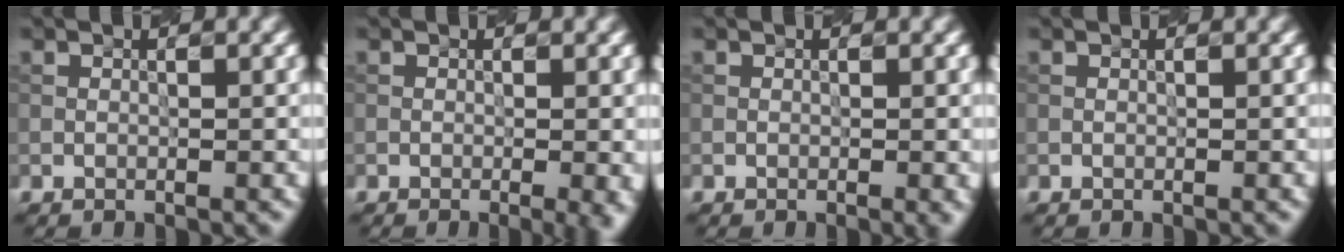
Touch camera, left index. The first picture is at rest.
{"total": 3.5, "force": [-0.8, 1.1, 3.2], "torque": [-0.027, 0.000, -0.007]}
{"total": 1.0, "force": [-0.2, 0.2, 1.0], "torque": [-0.009, 0.000, -0.002]}
{"total": 0.0}